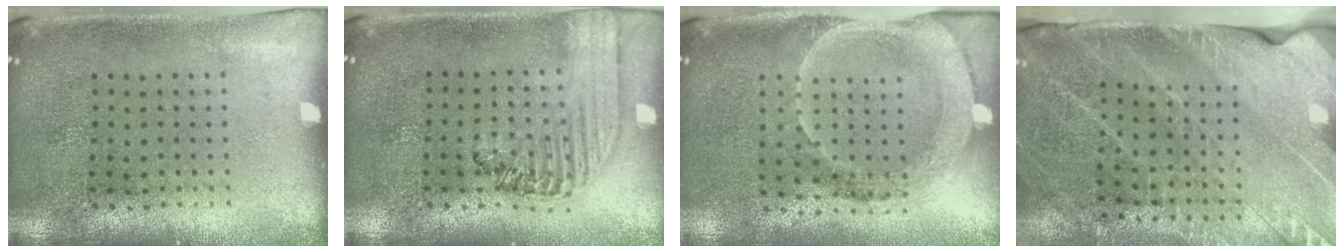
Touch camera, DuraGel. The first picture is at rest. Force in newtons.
{"total": 1.5, "press": 1.3, "slide": 0.7}
{"total": 1.8, "press": 1.6, "slide": 0.7}
{"total": 3.1, "press": 2.8, "slide": 1.2}